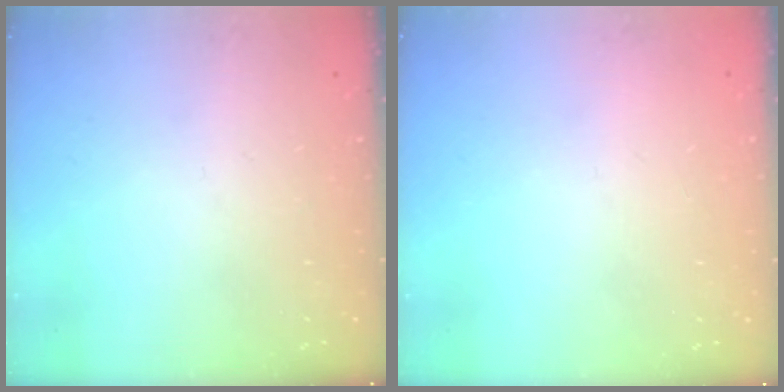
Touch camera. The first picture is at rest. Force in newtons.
{"total": 2.1, "press": 2.1, "slide": 0.1}